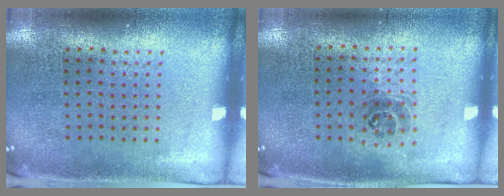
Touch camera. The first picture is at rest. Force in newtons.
{"total": 1.1, "press": 0.9, "slide": 0.6}